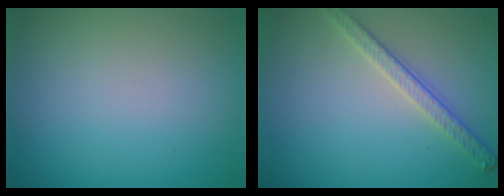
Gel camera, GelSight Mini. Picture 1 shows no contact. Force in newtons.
{"total": 2.8, "press": 2.7, "slide": 0.8}